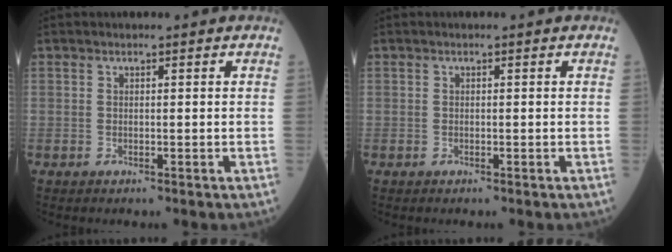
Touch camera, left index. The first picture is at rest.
{"total": 0.0}